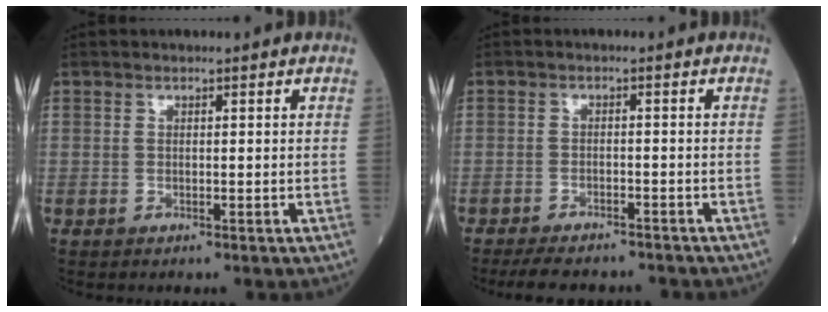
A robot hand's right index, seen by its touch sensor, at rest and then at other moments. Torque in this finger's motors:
{"motor_torque": [0.57, -0.66, 0.06, 0.06]}